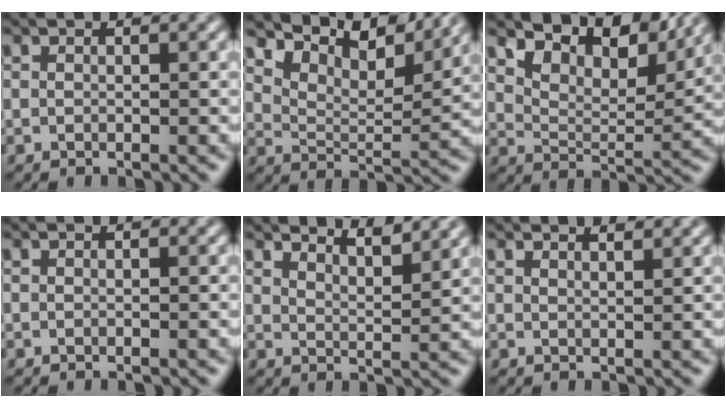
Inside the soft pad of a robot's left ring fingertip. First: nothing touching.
{"total": 8.7, "force": [7.4, 2.1, 3.9], "torque": [-0.080, 0.010, 0.115]}
{"total": 8.1, "force": [6.6, 2.6, 4.0], "torque": [-0.078, 0.006, 0.098]}
{"total": 0.0}
{"total": 4.0, "force": [3.8, 0.4, 1.3], "torque": [-0.013, 0.008, 0.042]}
{"total": 2.0, "force": [1.9, 0.1, 0.5], "torque": [-0.002, 0.005, 0.021]}